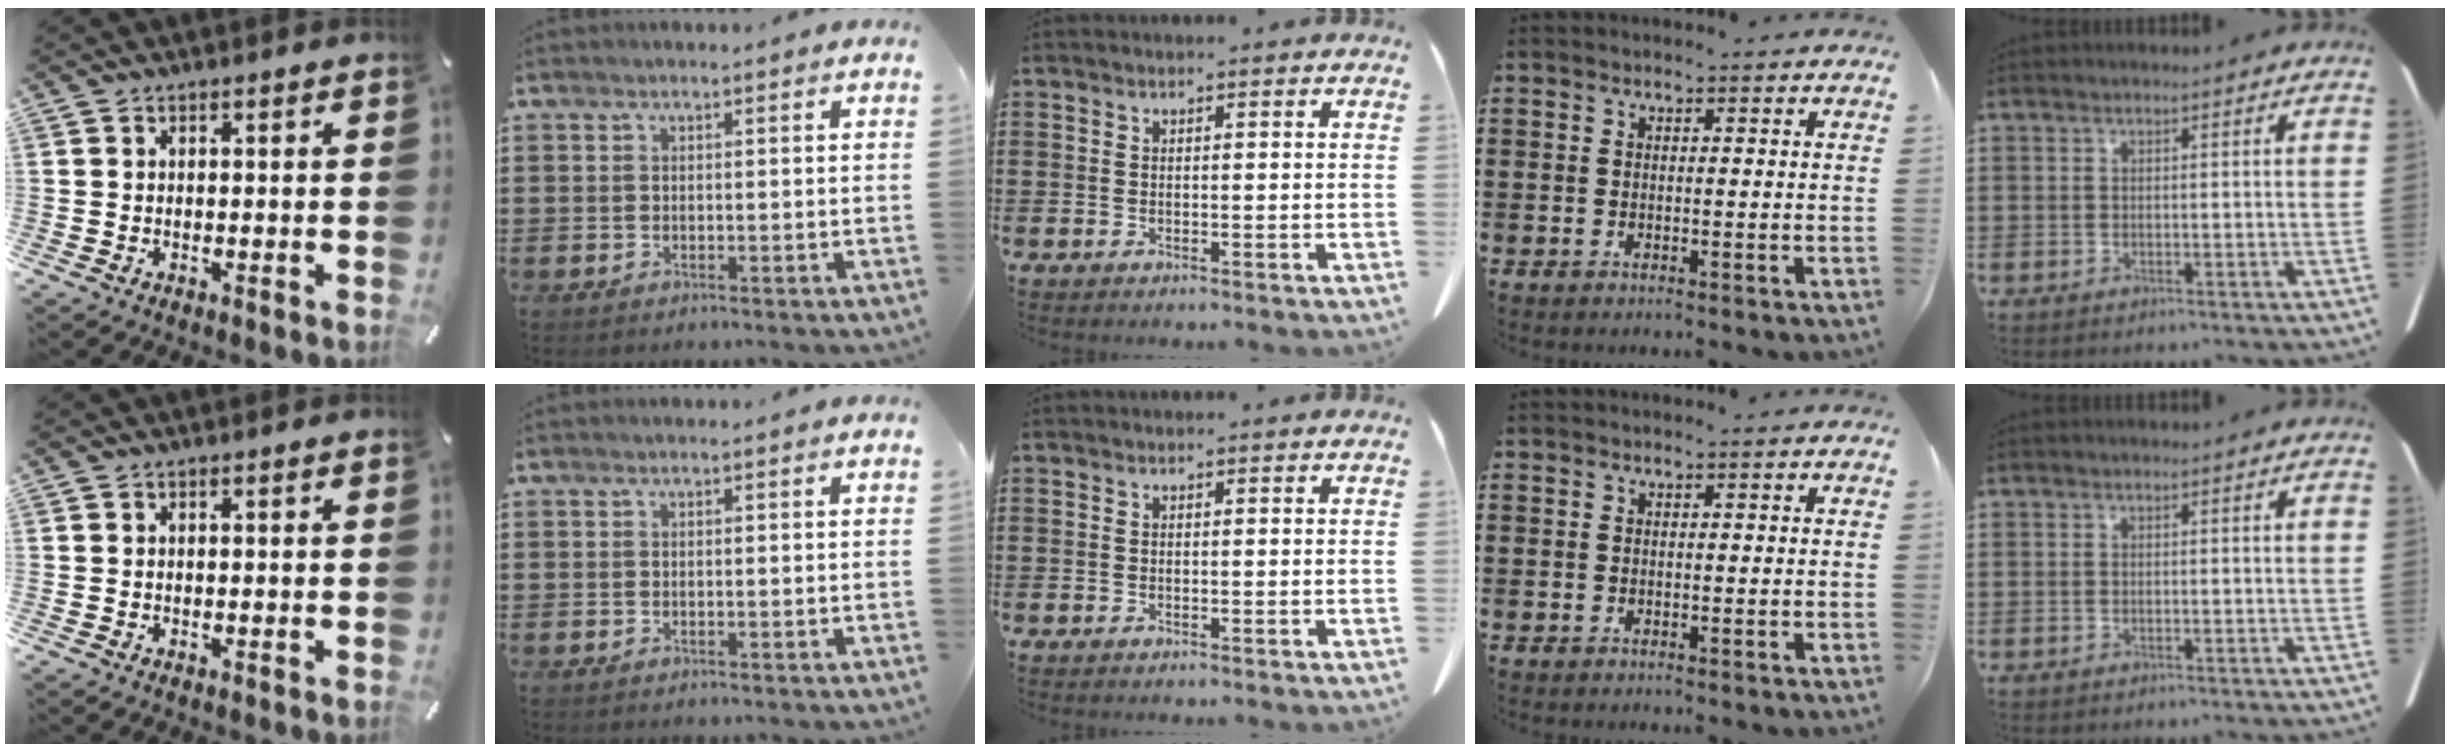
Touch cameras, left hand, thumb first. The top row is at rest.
{}